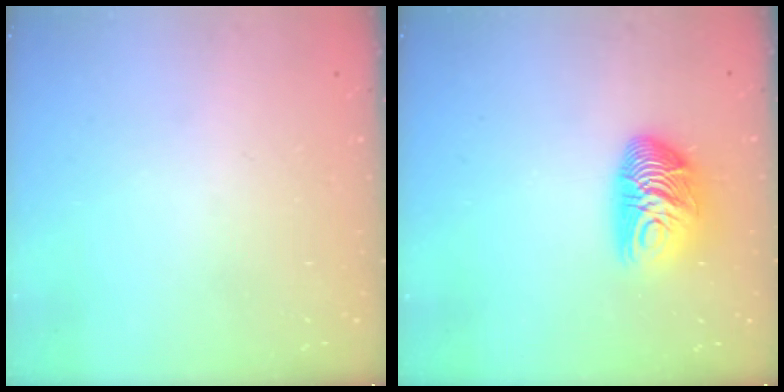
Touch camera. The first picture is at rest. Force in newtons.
{"total": 11.7, "press": 11.7, "slide": 1.1}